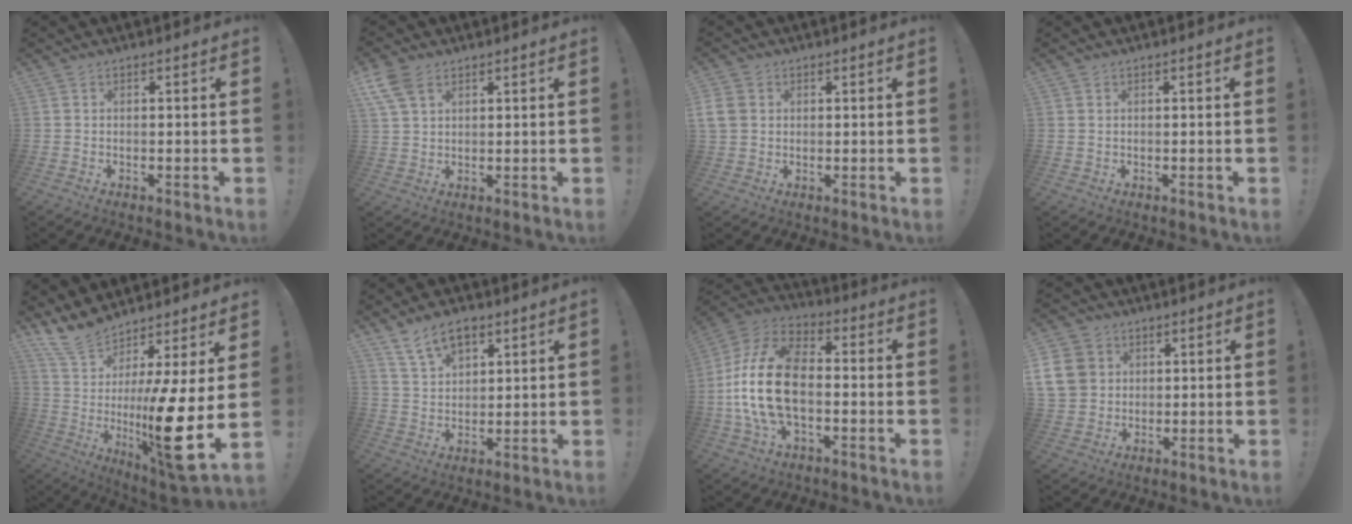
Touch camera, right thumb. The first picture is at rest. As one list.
[{"total": 7.1, "force": [3.8, 4.1, 4.4], "torque": [-0.091, -0.008, 0.076]}, {"total": 5.9, "force": [1.4, 4.9, 3.0], "torque": [-0.071, 0.005, 0.031]}, {"total": 0.0}, {"total": 16.4, "force": [1.3, 0.6, 16.3], "torque": [-0.300, -0.060, 0.026]}, {"total": 9.2, "force": [6.0, 5.0, 4.9], "torque": [-0.082, -0.024, 0.115]}, {"total": 20.5, "force": [-2.4, 12.4, 16.2], "torque": [-0.320, 0.025, -0.034]}, {"total": 11.6, "force": [2.9, 10.1, 5.0], "torque": [-0.090, -0.006, 0.061]}]